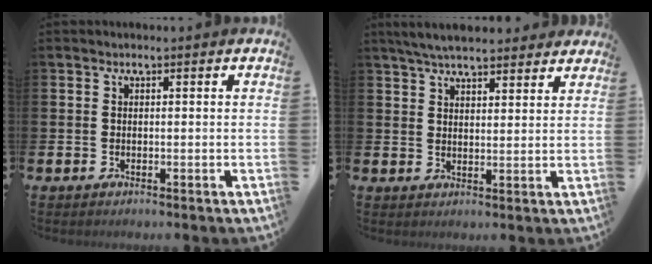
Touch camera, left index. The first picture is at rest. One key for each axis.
{"total": 5.4, "fx": 5.1, "fy": 1.0, "fz": 1.6, "tx": -0.043, "ty": -0.014, "tz": 0.093}